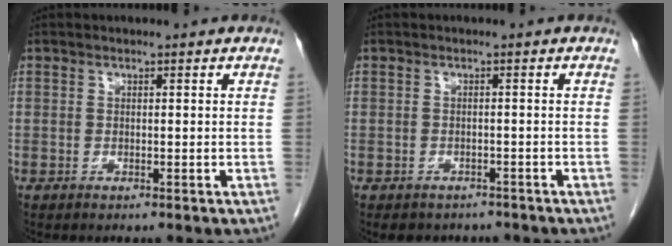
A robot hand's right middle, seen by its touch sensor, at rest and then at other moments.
{"total": 4.5, "force": [-3.8, 2.3, 0.5], "torque": [-0.004, 0.006, -0.046]}